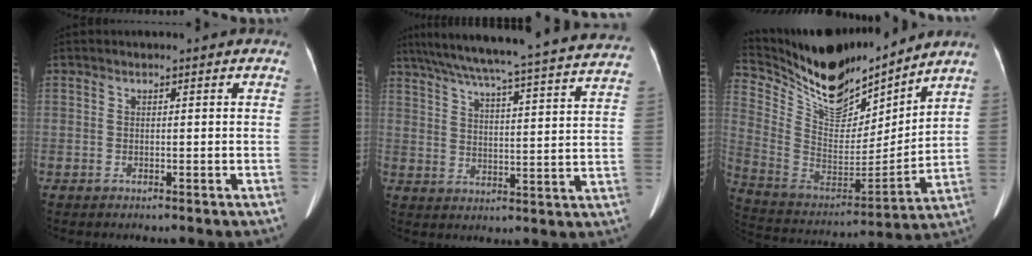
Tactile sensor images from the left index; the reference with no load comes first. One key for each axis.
{"total": 32.9, "fx": 29.7, "fy": 2.1, "fz": 14.0, "tx": -0.236, "ty": -0.043, "tz": 0.373}
{"total": 19.0, "fx": 16.7, "fy": 4.7, "fz": 7.8, "tx": -0.165, "ty": -0.018, "tz": 0.305}